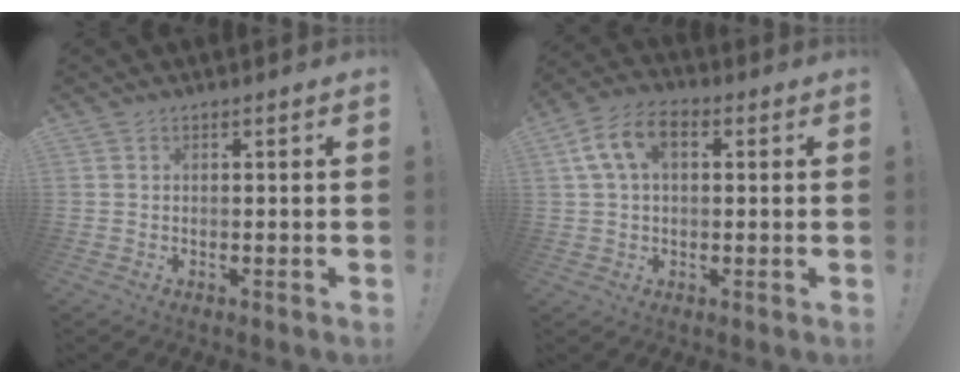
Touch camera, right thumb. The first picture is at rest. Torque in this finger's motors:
{"motor_torque": [-0.15, 0.52, 0.39, 0.29, 0.19]}